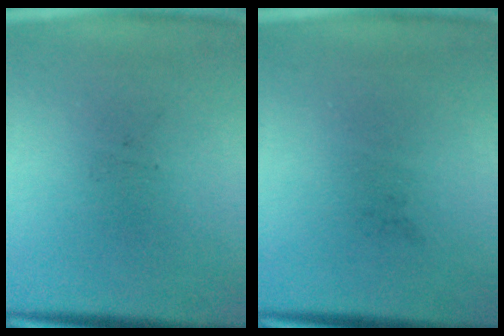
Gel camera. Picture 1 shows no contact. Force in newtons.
{"total": 0.0}